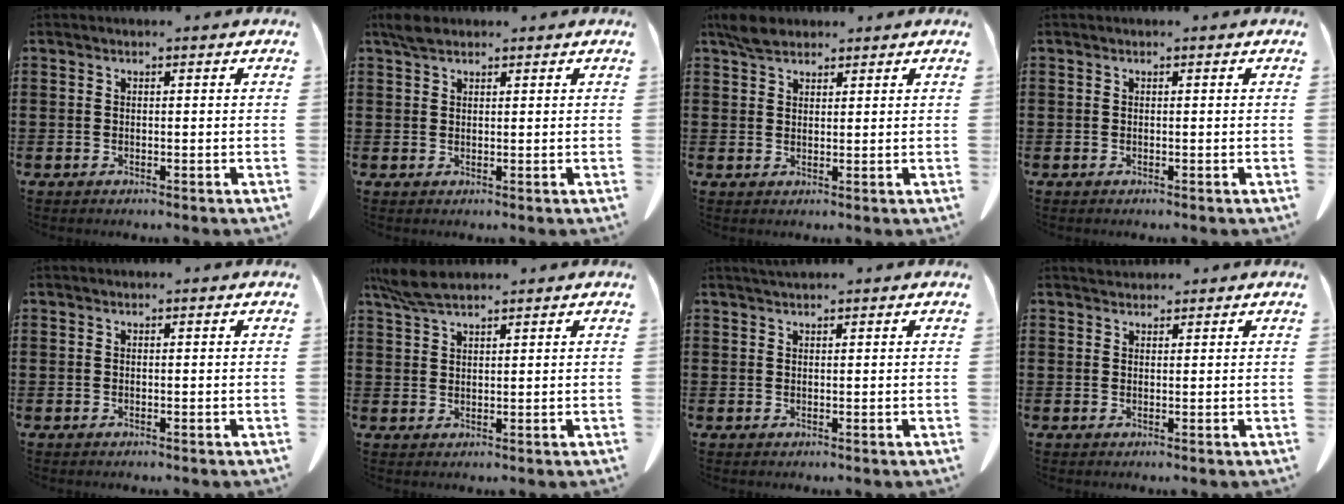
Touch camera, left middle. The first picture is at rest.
{"total": 2.0, "force": [1.5, 0.8, 1.0], "torque": [-0.024, 0.004, 0.028]}
{"total": 3.4, "force": [2.7, 1.4, 1.5], "torque": [-0.035, 0.006, 0.052]}
{"total": 0.0}
{"total": 0.0}
{"total": 5.3, "force": [4.1, 1.1, 3.1], "torque": [-0.070, -0.002, 0.077]}
{"total": 1.2, "force": [1.0, 0.1, 0.6], "torque": [-0.012, 0.000, 0.020]}
{"total": 1.3, "force": [1.3, 0.3, 0.1], "torque": [0.002, -0.003, 0.024]}